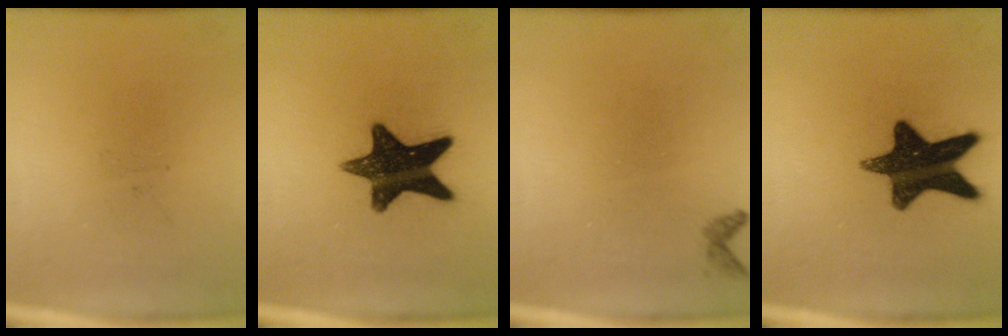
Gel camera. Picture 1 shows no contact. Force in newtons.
{"total": 14.8}
{"total": 0.7}
{"total": 15.1}